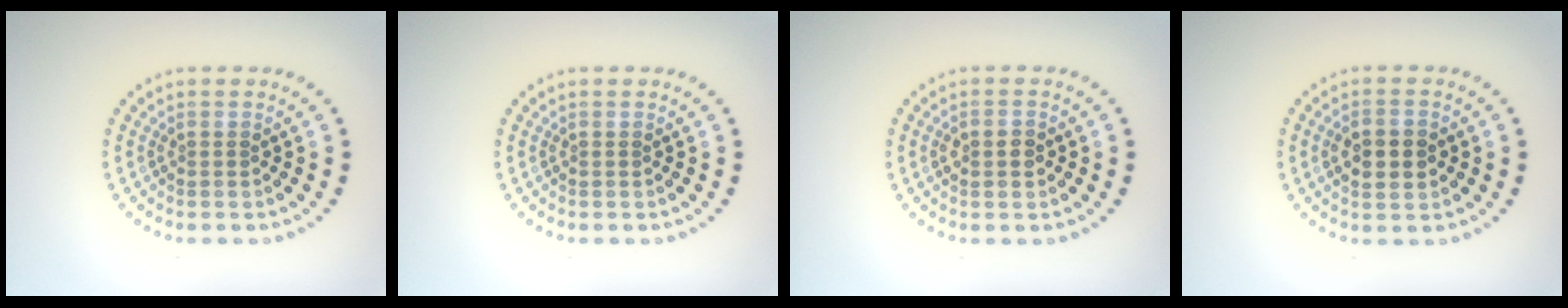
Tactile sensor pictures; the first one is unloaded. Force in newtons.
{"total": 0.0}
{"total": 1.2, "press": 1.2, "slide": 0.2}
{"total": 3.9, "press": 3.9, "slide": 0.0}